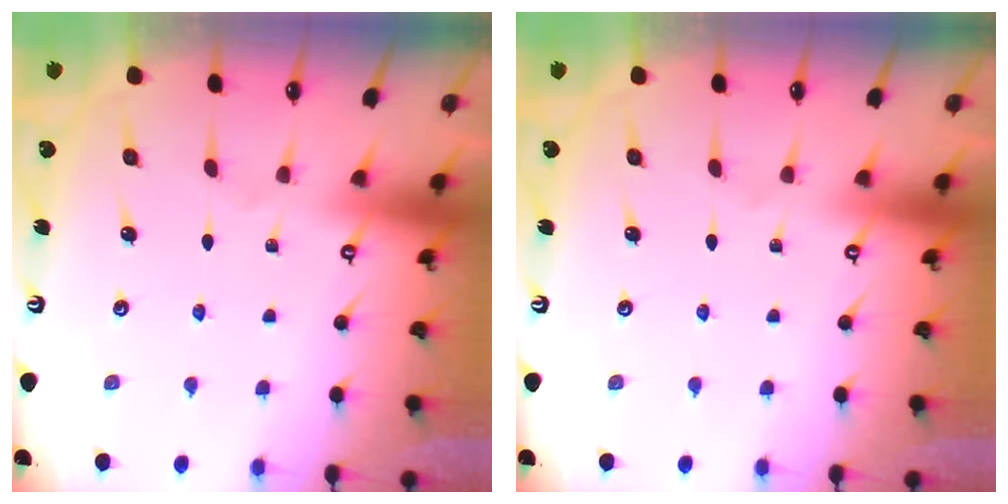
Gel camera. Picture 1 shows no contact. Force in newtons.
{"total": 0.0}